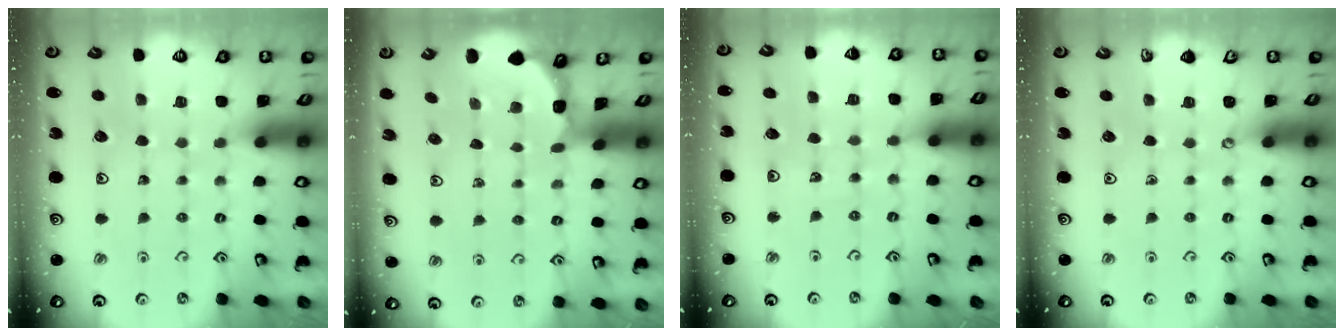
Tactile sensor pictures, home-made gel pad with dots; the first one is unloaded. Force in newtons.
{"total": 1.7, "press": 1.7, "slide": 0.1}
{"total": 3.7, "press": 3.4, "slide": 1.5}
{"total": 0.0}